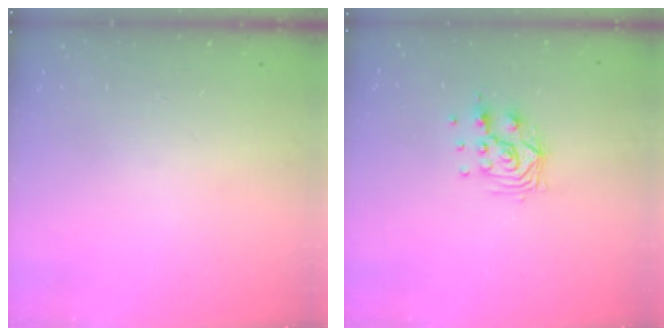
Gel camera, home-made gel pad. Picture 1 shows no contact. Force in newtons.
{"total": 9.5, "press": 9.5, "slide": 0.7}